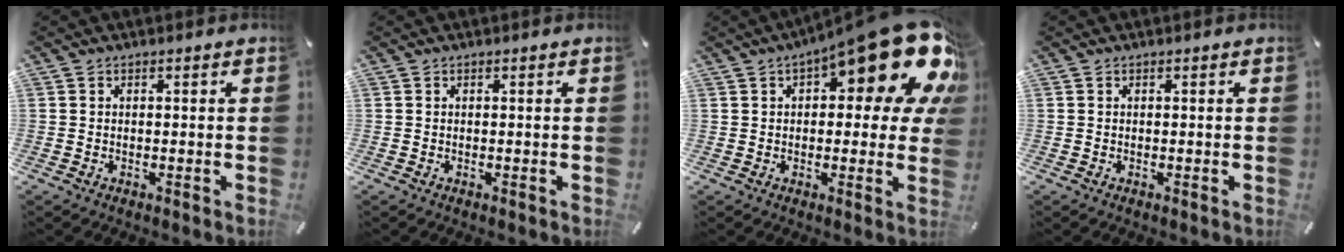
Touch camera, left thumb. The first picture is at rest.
{"total": 0.0}
{"total": 20.6, "force": [9.8, 7.4, 16.6], "torque": [-0.219, -0.064, 0.158]}
{"total": 0.0}